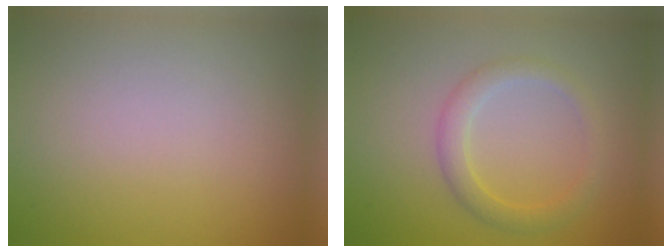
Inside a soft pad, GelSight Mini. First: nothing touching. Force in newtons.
{"total": 2.5, "press": 2.4, "slide": 0.2}